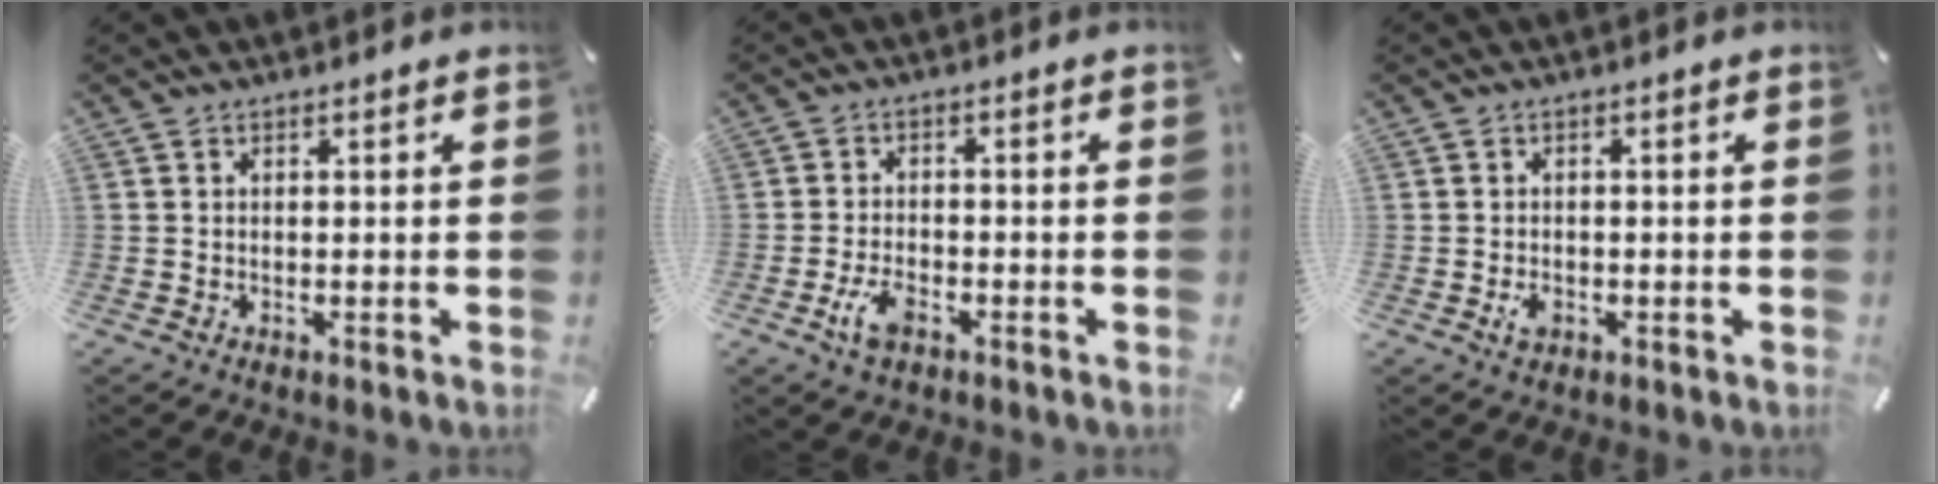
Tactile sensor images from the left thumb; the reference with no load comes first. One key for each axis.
{"total": 5.3, "fx": -2.5, "fy": 2.7, "fz": 3.7, "tx": -0.085, "ty": 0.005, "tz": -0.049}
{"total": 2.5, "fx": -0.8, "fy": 1.6, "fz": 1.7, "tx": -0.037, "ty": 0.001, "tz": -0.017}